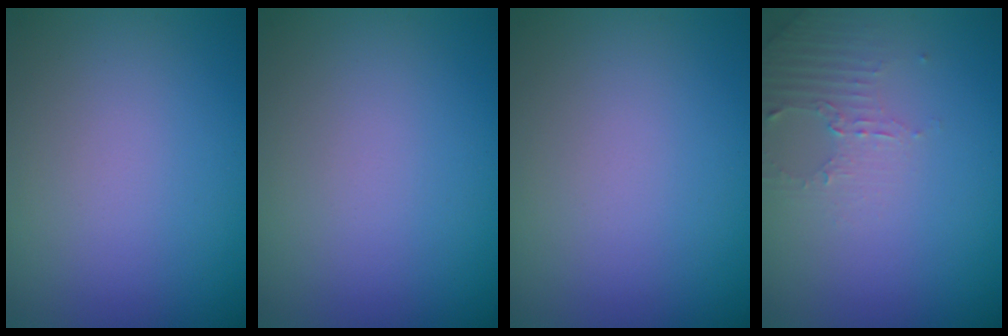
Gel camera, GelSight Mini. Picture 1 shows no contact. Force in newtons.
{"total": 0.0}
{"total": 0.0}
{"total": 2.2, "press": 2.1, "slide": 0.6}